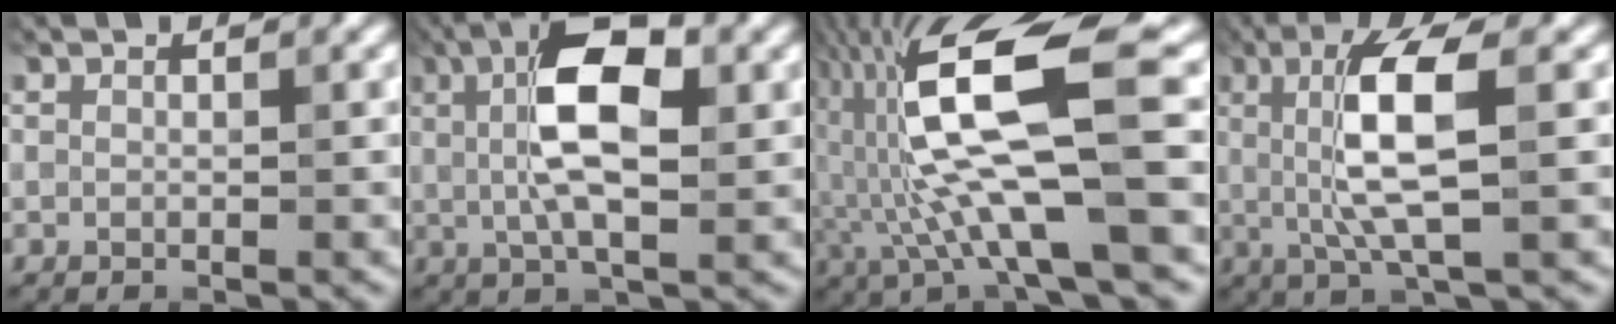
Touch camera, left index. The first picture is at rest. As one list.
[{"total": 8.9, "force": [1.6, 3.5, 8.0], "torque": [-0.142, 0.012, 0.016]}, {"total": 12.1, "force": [-0.6, 2.7, 11.7], "torque": [-0.238, 0.016, -0.010]}, {"total": 6.9, "force": [0.8, 1.5, 6.7], "torque": [-0.130, 0.001, 0.014]}]